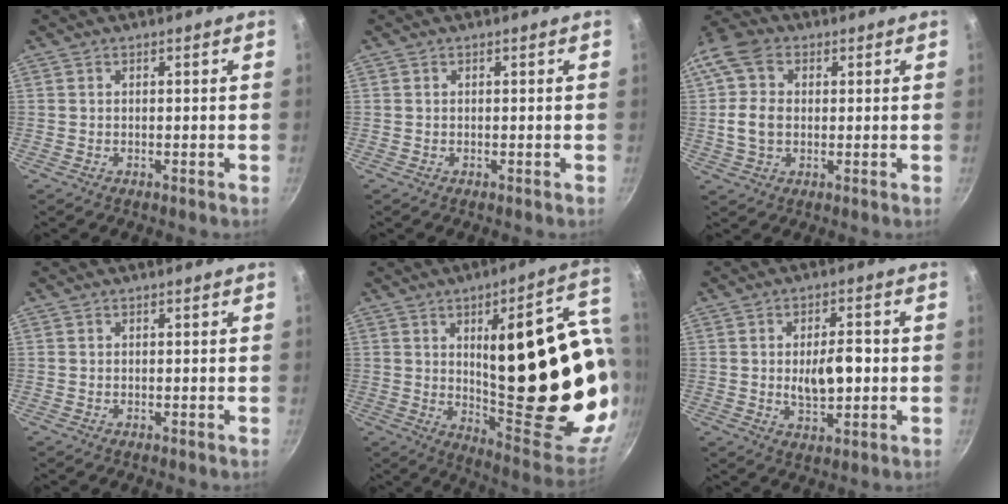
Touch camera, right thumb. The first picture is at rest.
{"total": 0.0}
{"total": 10.9, "force": [1.1, 8.2, 7.1], "torque": [-0.132, 0.013, 0.009]}
{"total": 0.0}
{"total": 32.5, "force": [1.6, 11.3, 30.4], "torque": [-0.394, -0.017, 0.052]}
{"total": 8.0, "force": [-0.2, 3.9, 7.0], "torque": [-0.092, 0.001, 0.001]}